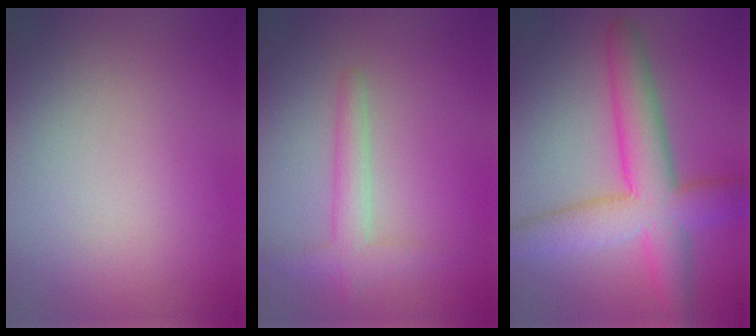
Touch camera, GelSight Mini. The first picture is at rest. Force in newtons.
{"total": 2.3, "press": 2.3, "slide": 0.2}
{"total": 7.6, "press": 7.6, "slide": 0.3}